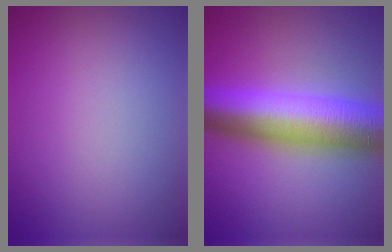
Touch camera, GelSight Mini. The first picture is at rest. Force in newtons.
{"total": 11.4, "press": 11.4, "slide": 0.2}